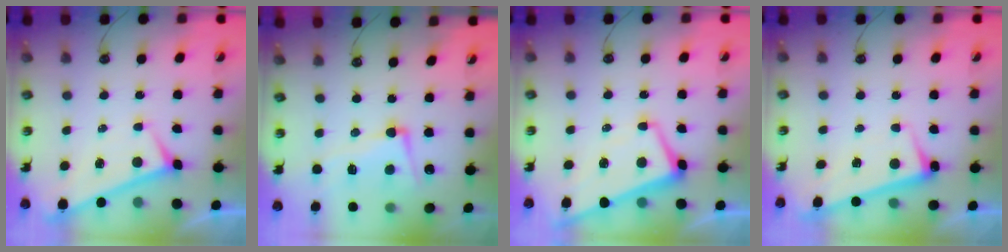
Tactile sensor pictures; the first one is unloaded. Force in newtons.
{"total": 6.3, "press": 6.0, "slide": 1.7}
{"total": 1.1, "press": 0.7, "slide": 0.8}
{"total": 1.0, "press": 0.6, "slide": 0.8}